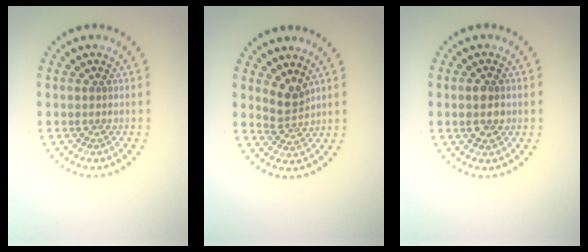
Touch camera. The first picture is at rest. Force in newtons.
{"total": 2.3, "press": 1.7, "slide": 1.5}
{"total": 2.8, "press": 2.8, "slide": 0.1}